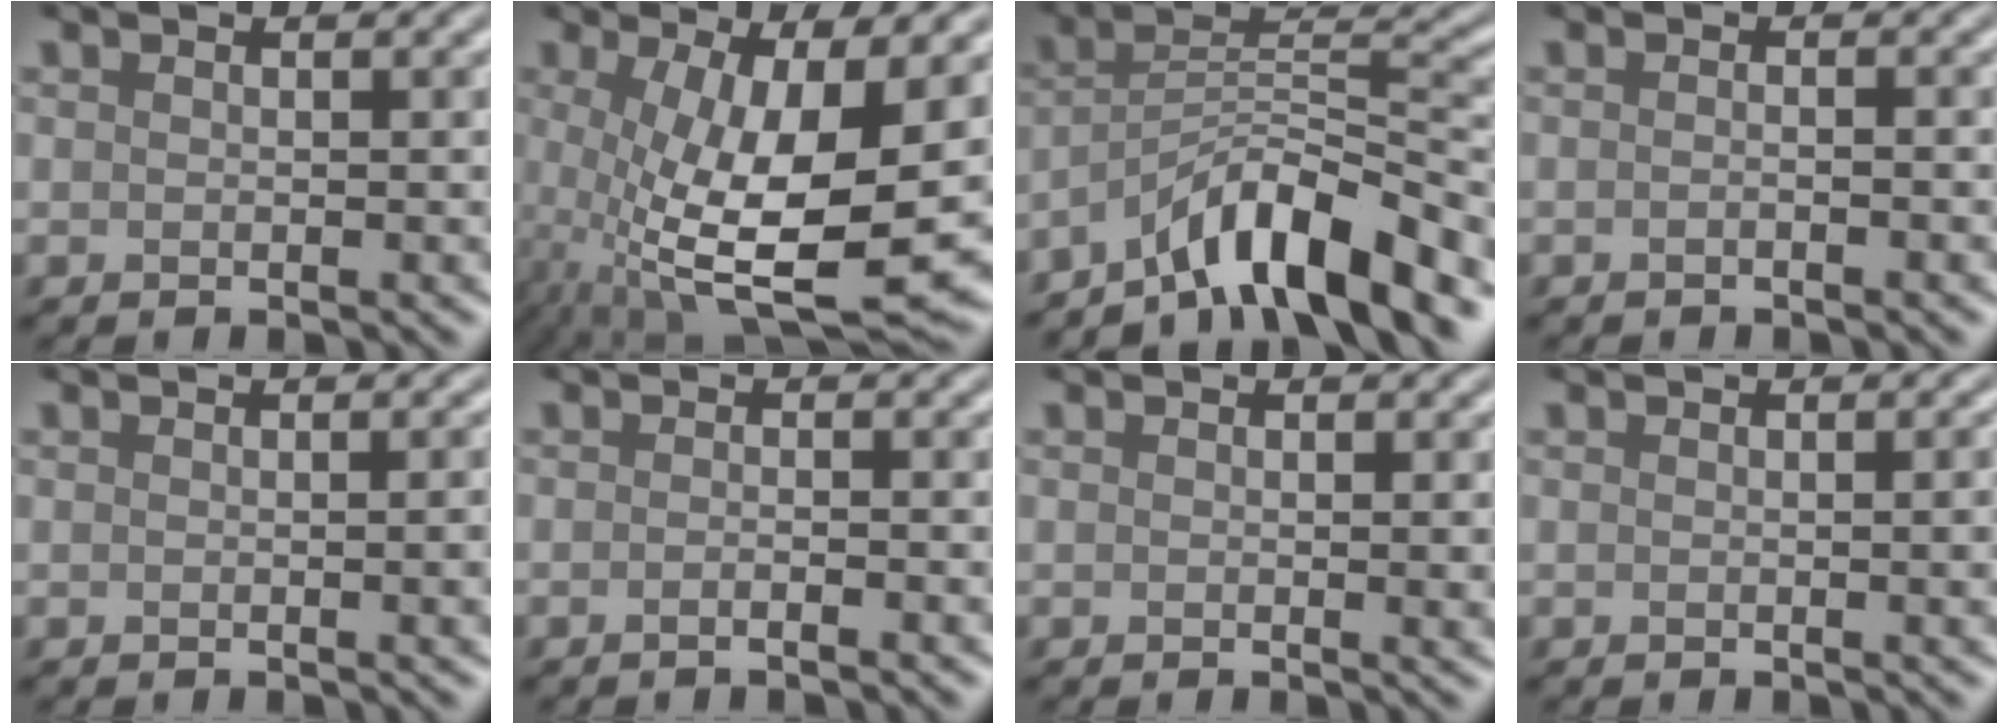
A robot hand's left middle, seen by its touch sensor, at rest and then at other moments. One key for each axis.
{"total": 11.4, "fx": -1.2, "fy": 3.5, "fz": 10.8, "tx": -0.196, "ty": -0.023, "tz": -0.012}
{"total": 8.9, "fx": -6.6, "fy": 1.8, "fz": 5.7, "tx": -0.081, "ty": 0.014, "tz": -0.118}
{"total": 0.9, "fx": -0.4, "fy": 0.3, "fz": 0.8, "tx": -0.013, "ty": -0.005, "tz": -0.014}
{"total": 1.9, "fx": -0.1, "fy": 0.5, "fz": 1.8, "tx": -0.018, "ty": 0.001, "tz": -0.003}
{"total": 1.5, "fx": -0.7, "fy": 0.4, "fz": 1.3, "tx": -0.016, "ty": -0.003, "tz": -0.018}
{"total": 1.3, "fx": 0.0, "fy": 0.3, "fz": 1.2, "tx": -0.013, "ty": 0.000, "tz": -0.002}
{"total": 2.3, "fx": 0.0, "fy": 0.7, "fz": 2.2, "tx": -0.020, "ty": 0.002, "tz": -0.004}